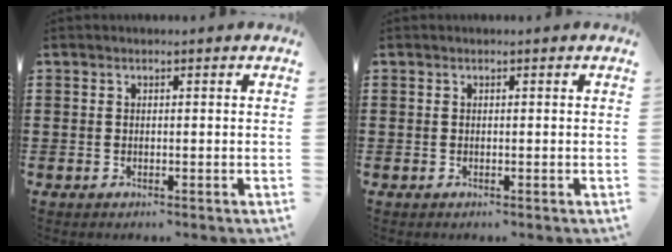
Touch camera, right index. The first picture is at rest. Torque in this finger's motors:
{"motor_torque": [-0.01, 0.01, 0.00, 0.00]}